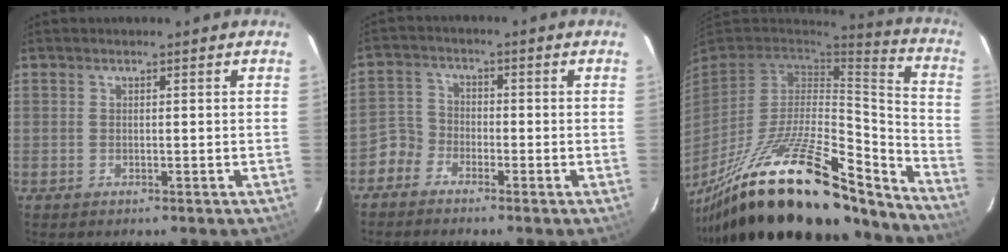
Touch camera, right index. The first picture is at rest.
{"total": 3.9, "force": [-2.8, 2.7, 0.0], "torque": [0.001, 0.017, -0.065]}
{"total": 33.5, "force": [-24.0, 10.4, 21.0], "torque": [-0.355, -0.025, -0.378]}